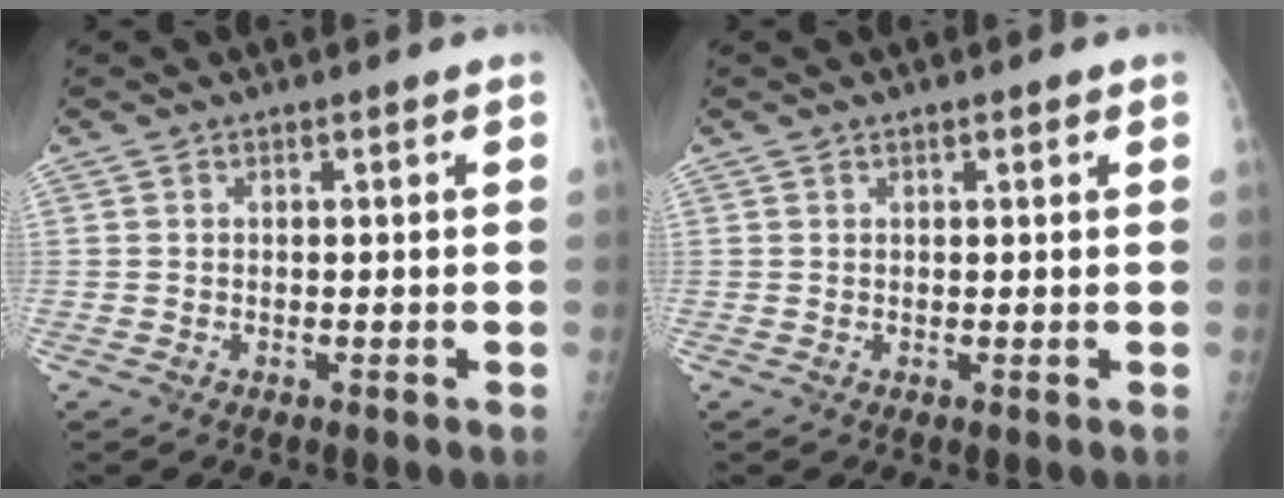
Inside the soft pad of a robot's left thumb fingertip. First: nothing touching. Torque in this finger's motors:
{"motor_torque": [-0.22, -0.02, -0.15, -0.05, -0.02]}